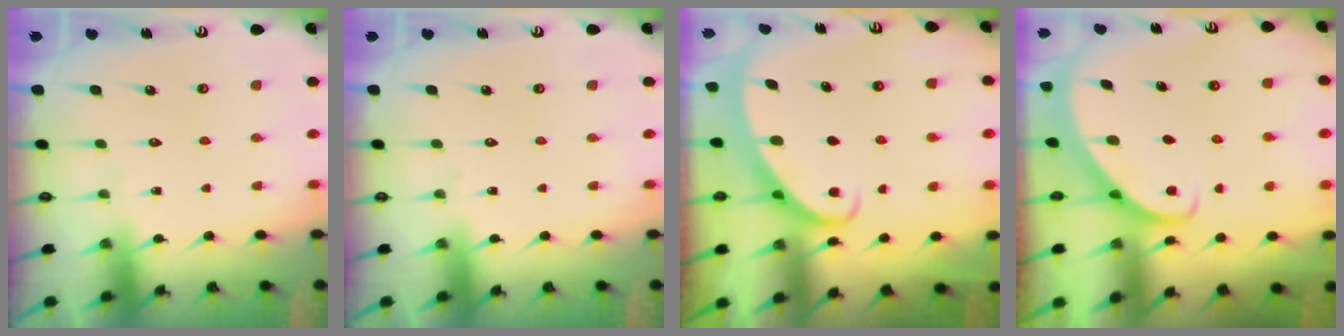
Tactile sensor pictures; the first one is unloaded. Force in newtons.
{"total": 0.0}
{"total": 2.6, "press": 2.5, "slide": 0.4}
{"total": 2.9, "press": 2.9, "slide": 0.2}